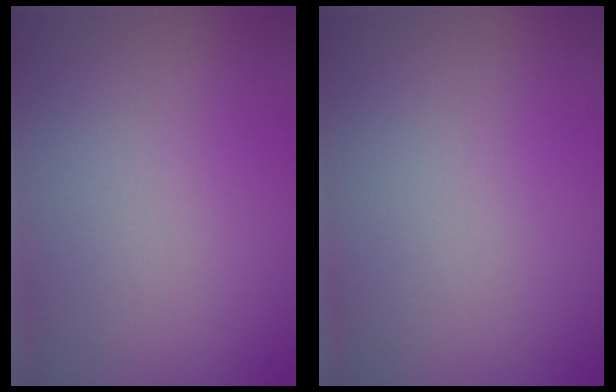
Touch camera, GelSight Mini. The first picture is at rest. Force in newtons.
{"total": 0.0}